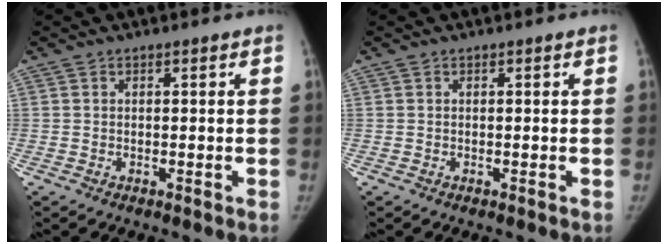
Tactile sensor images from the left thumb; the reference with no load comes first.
{"total": 0.0}